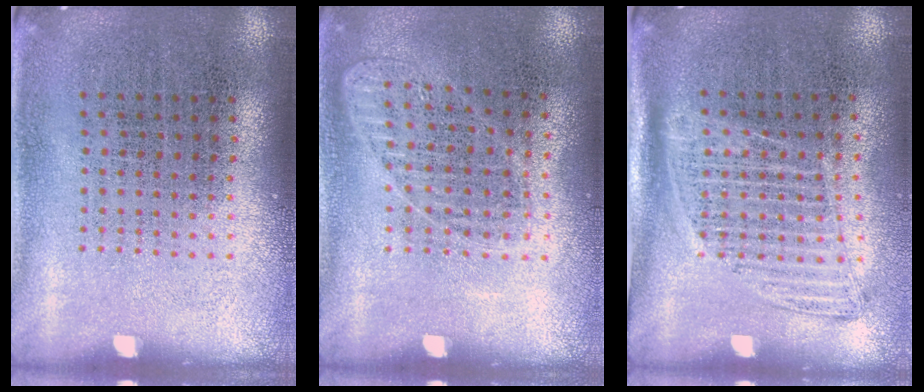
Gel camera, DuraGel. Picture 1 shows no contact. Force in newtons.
{"total": 1.1, "press": 1.1, "slide": 0.2}
{"total": 1.3, "press": 1.1, "slide": 0.7}